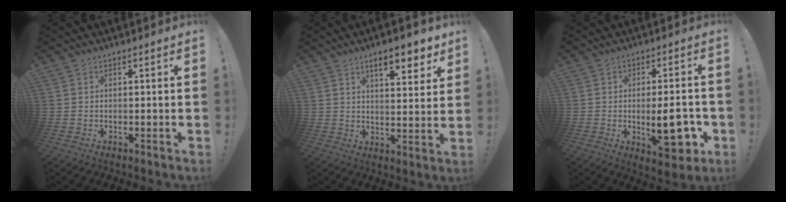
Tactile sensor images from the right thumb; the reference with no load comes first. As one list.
[{"total": 9.0, "force": [5.8, 2.5, 6.4], "torque": [-0.091, -0.029, 0.096]}, {"total": 13.8, "force": [-3.0, 5.2, 12.4], "torque": [-0.147, -0.002, -0.041]}]